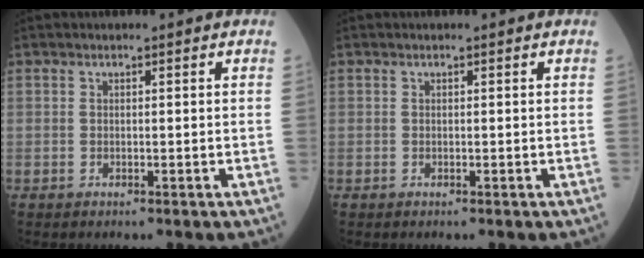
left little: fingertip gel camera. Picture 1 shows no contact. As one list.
[{"total": 0.0}]